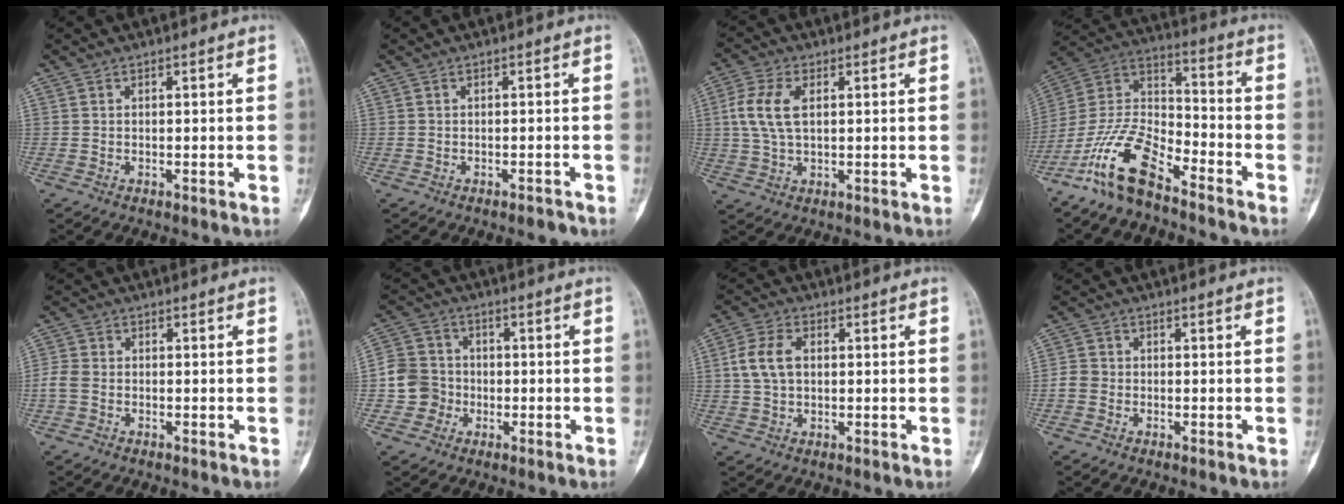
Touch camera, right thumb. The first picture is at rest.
{"total": 1.2, "force": [-1.0, 0.4, 0.6], "torque": [-0.009, 0.007, -0.013]}
{"total": 7.7, "force": [1.5, 4.2, 6.3], "torque": [-0.147, 0.009, 0.030]}
{"total": 14.7, "force": [-10.3, 5.5, 8.9], "torque": [-0.171, 0.073, -0.204]}
{"total": 3.2, "force": [-0.7, 2.6, 1.7], "torque": [-0.039, 0.005, -0.018]}
{"total": 7.2, "force": [-1.5, 6.9, 1.6], "torque": [-0.005, 0.021, -0.033]}
{"total": 6.8, "force": [0.9, 4.5, 5.0], "torque": [-0.102, 0.014, 0.016]}
{"total": 2.6, "force": [-0.7, 2.3, 0.9], "torque": [-0.010, 0.008, -0.018]}